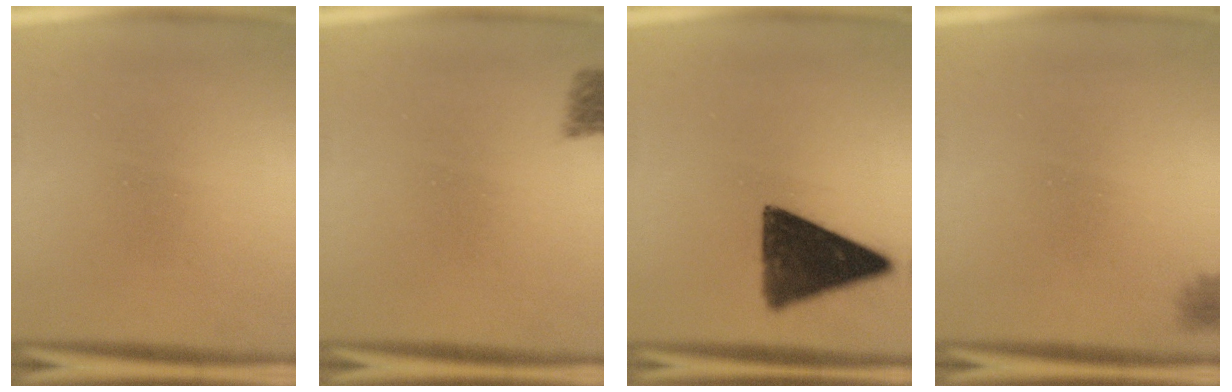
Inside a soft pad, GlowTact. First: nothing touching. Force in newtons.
{"total": 2.7}
{"total": 12.5}
{"total": 1.6}